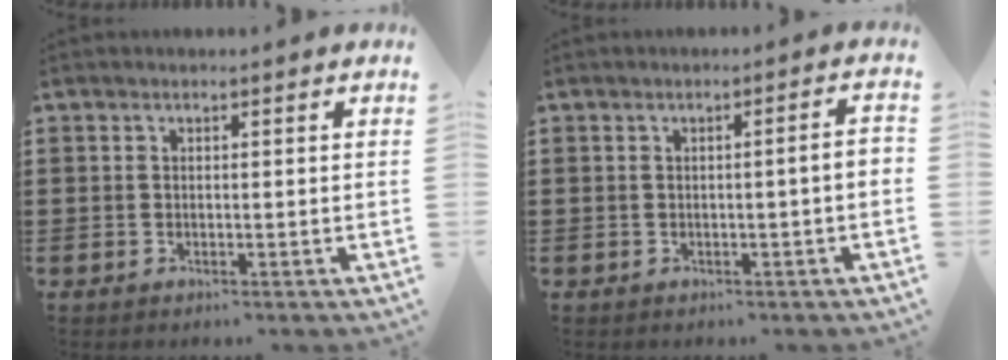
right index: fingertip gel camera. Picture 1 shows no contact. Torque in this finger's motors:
{"motor_torque": [0.67, -0.05, 0.10, 0.07]}